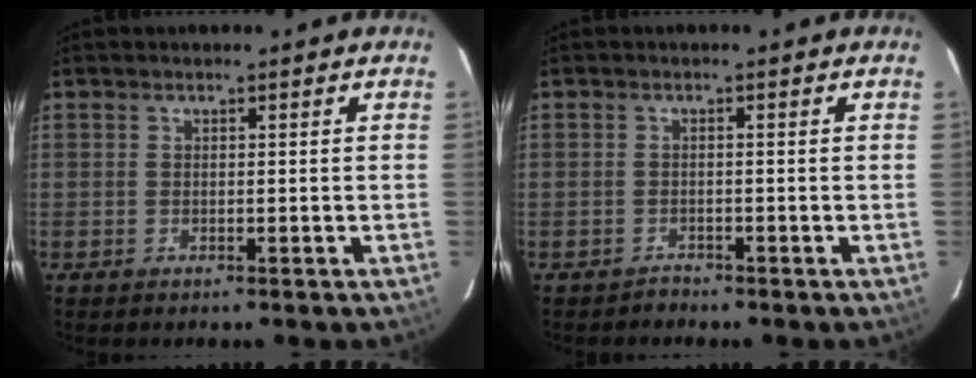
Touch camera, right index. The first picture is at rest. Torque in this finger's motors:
{"motor_torque": [0.00, -0.06, -0.06, -0.03]}